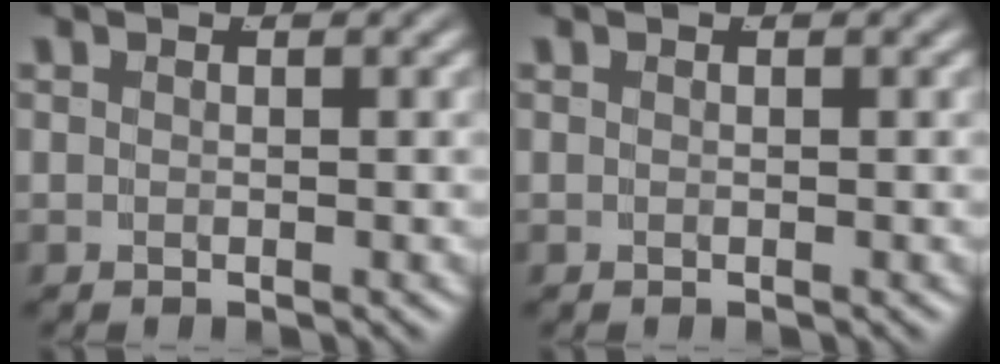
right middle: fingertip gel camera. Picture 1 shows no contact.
{"total": 0.0}